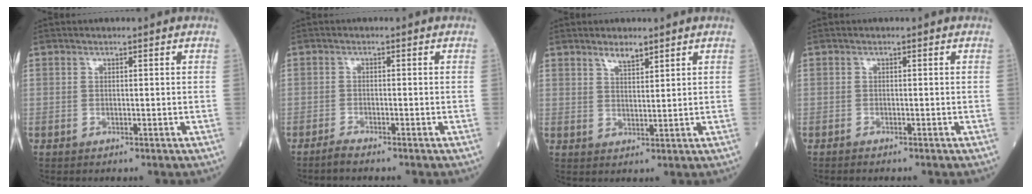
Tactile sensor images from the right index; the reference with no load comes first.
{"total": 1.7, "force": [-1.5, -0.2, 0.6], "torque": [-0.018, -0.002, -0.032]}
{"total": 2.7, "force": [2.2, 0.6, 1.5], "torque": [-0.031, -0.003, 0.040]}
{"total": 1.1, "force": [-1.0, -0.1, 0.4], "torque": [-0.006, 0.001, -0.015]}